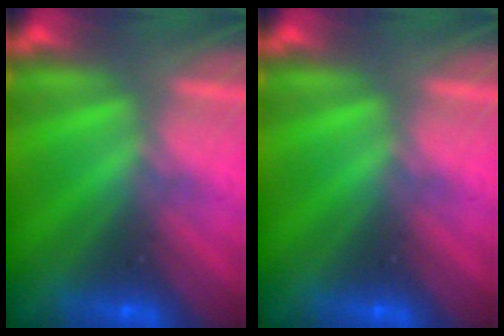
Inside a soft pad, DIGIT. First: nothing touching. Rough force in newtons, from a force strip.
{"total": 0.0}